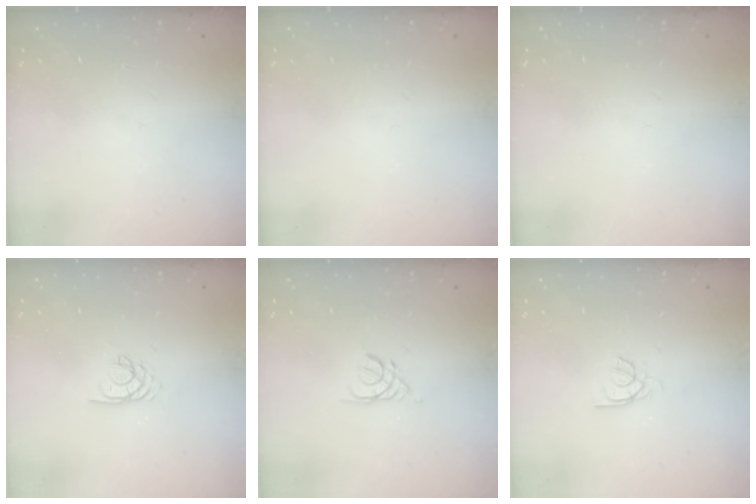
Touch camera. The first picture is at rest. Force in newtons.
{"total": 0.0}
{"total": 0.0}
{"total": 2.7, "press": 2.7, "slide": 0.1}
{"total": 2.2, "press": 2.2, "slide": 0.4}
{"total": 2.2, "press": 2.1, "slide": 0.4}